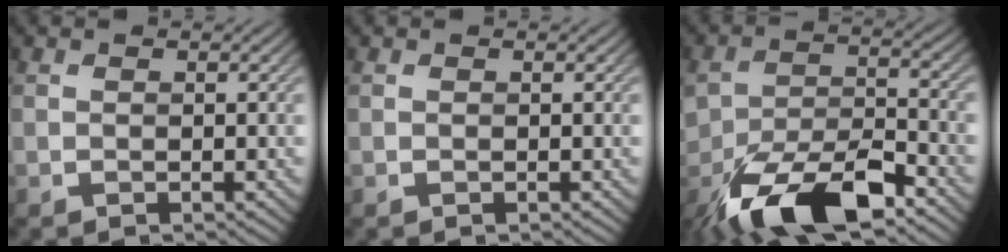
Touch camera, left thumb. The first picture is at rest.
{"total": 0.0}
{"total": 13.0, "force": [-8.2, 5.3, 8.6], "torque": [-0.173, -0.019, -0.148]}